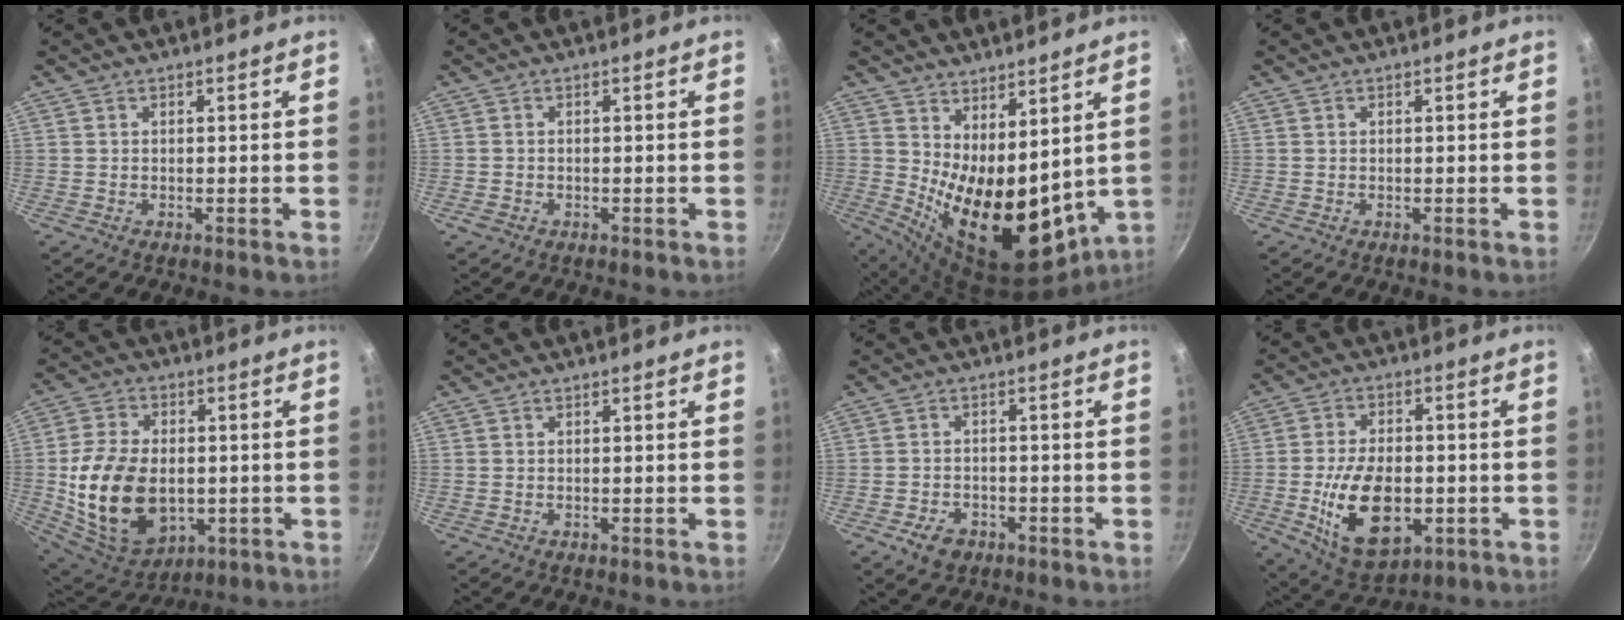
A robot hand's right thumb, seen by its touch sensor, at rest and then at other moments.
{"total": 1.2, "force": [-0.6, 0.9, 0.6], "torque": [-0.013, 0.000, -0.010]}
{"total": 17.0, "force": [3.9, 8.3, 14.3], "torque": [-0.186, -0.048, 0.090]}
{"total": 0.0}
{"total": 19.2, "force": [-1.9, 13.0, 14.0], "torque": [-0.249, -0.001, -0.015]}
{"total": 0.0}
{"total": 4.7, "force": [-2.6, 3.3, 2.2], "torque": [-0.036, 0.020, -0.036]}
{"total": 16.0, "force": [-3.4, 9.4, 12.5], "torque": [-0.200, 0.006, -0.043]}